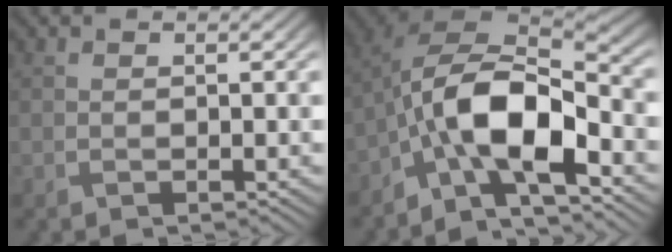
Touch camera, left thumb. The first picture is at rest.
{"total": 12.3, "force": [-5.0, 4.9, 10.1], "torque": [-0.180, 0.001, -0.105]}